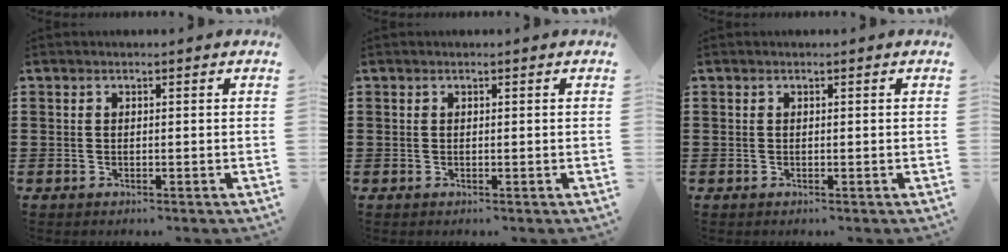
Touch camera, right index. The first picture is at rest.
{"total": 0.0}
{"total": 0.0}